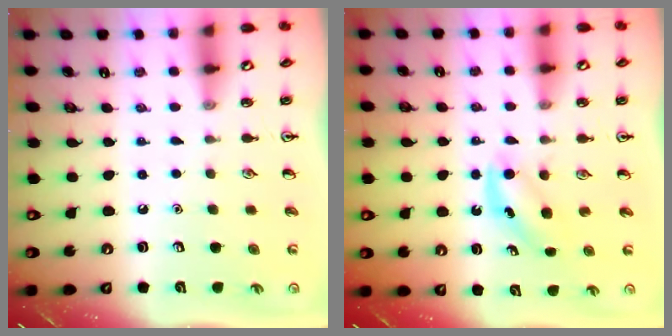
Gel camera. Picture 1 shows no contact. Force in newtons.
{"total": 4.0, "press": 3.9, "slide": 0.9}